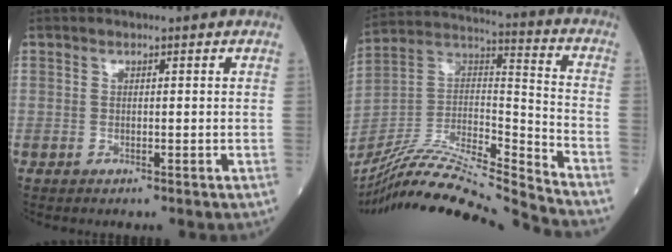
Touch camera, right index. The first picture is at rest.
{"total": 22.9, "force": [-21.2, -1.0, 8.6], "torque": [-0.190, -0.003, -0.372]}